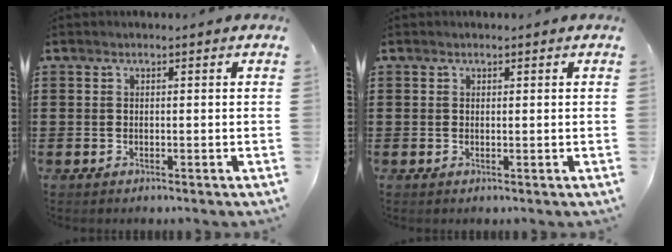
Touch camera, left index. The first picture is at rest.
{"total": 0.0}